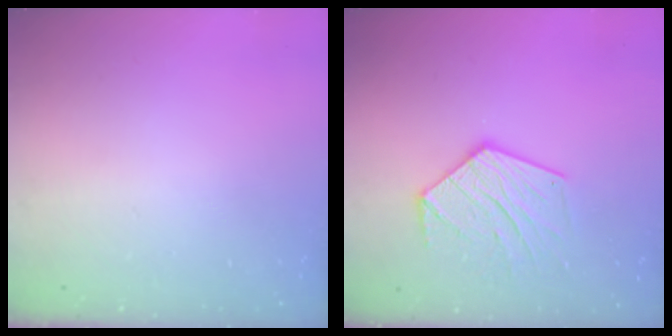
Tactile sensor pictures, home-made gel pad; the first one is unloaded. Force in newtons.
{"total": 14.0, "press": 13.9, "slide": 1.0}